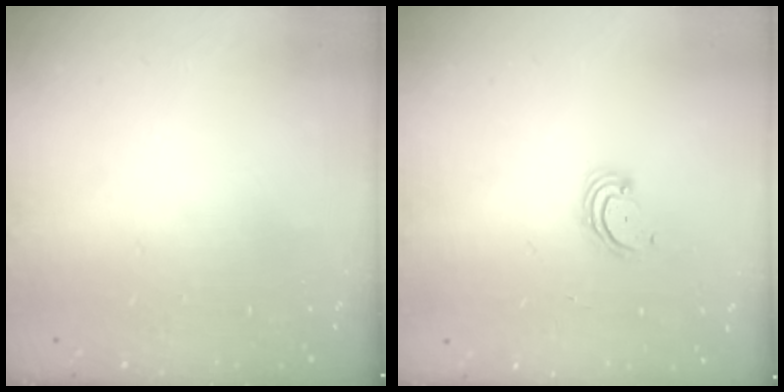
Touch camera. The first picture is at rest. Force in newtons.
{"total": 3.1, "press": 3.0, "slide": 0.4}